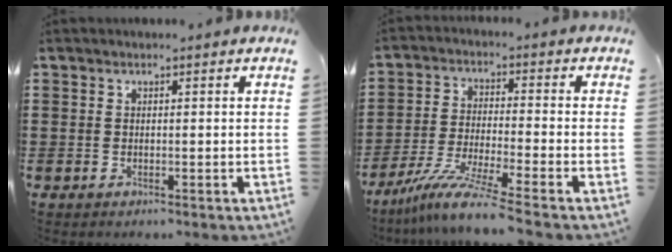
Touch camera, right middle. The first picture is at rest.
{"total": 8.1, "force": [-6.7, -0.3, 4.5], "torque": [-0.095, -0.014, -0.130]}